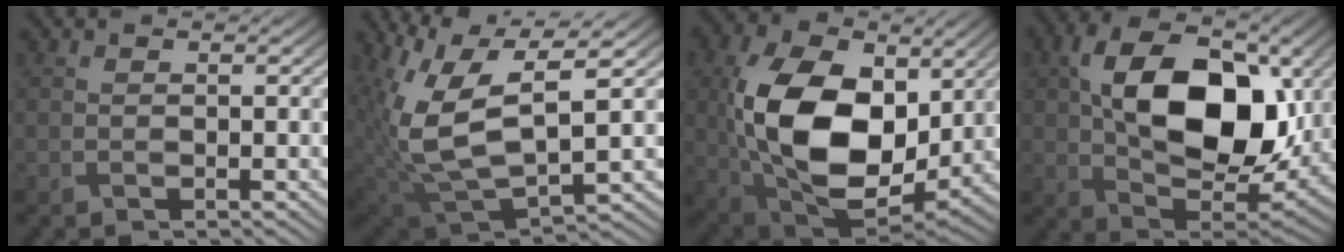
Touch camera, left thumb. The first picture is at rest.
{"total": 13.1, "force": [3.2, 5.8, 11.3], "torque": [-0.253, -0.011, 0.069]}
{"total": 17.1, "force": [1.6, 11.1, 12.9], "torque": [-0.272, -0.007, 0.040]}
{"total": 15.6, "force": [2.4, 9.4, 12.2], "torque": [-0.220, 0.007, 0.043]}